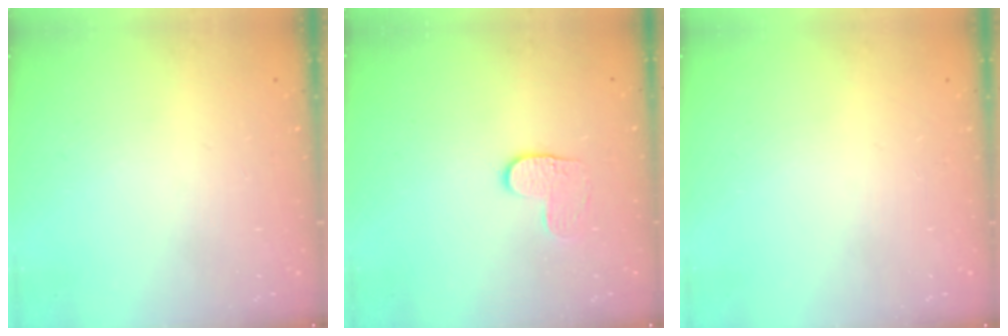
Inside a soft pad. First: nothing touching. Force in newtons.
{"total": 4.0, "press": 4.0, "slide": 0.4}
{"total": 0.0}